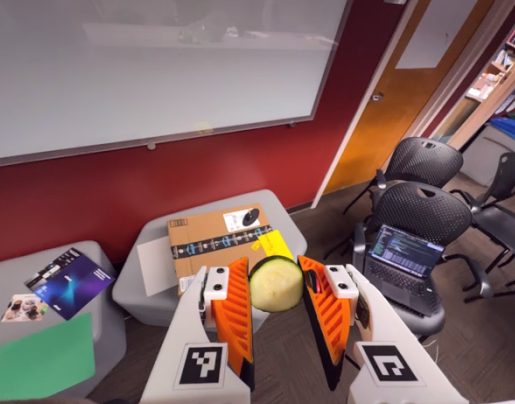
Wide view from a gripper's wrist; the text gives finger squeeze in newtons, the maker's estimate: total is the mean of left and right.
{"total": 8.9, "left": 9.0, "right": 8.7}